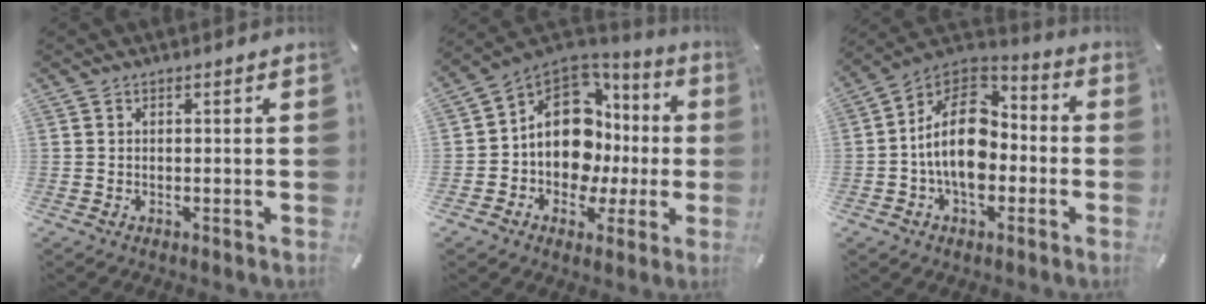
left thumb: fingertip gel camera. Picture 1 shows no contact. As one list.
[{"total": 14.5, "force": [1.1, 11.7, 8.4], "torque": [-0.164, -0.016, 0.020]}, {"total": 17.3, "force": [-2.1, 11.8, 12.4], "torque": [-0.238, 0.016, -0.043]}]